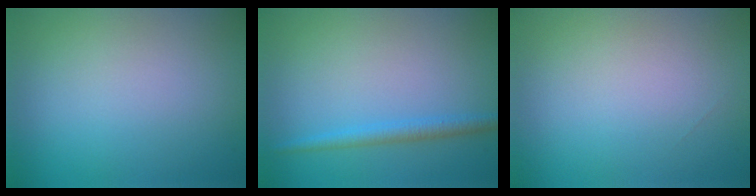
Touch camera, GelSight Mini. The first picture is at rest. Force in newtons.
{"total": 1.8, "press": 1.8, "slide": 0.1}
{"total": 0.0}